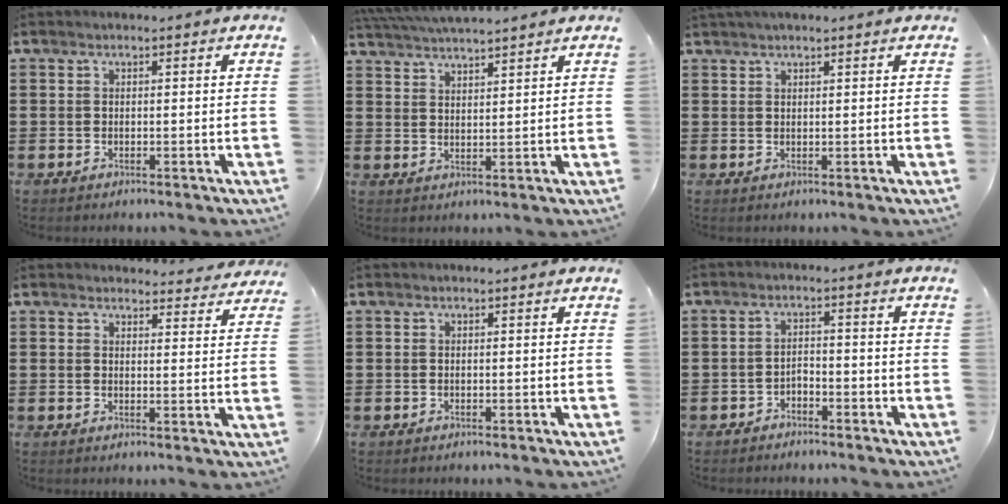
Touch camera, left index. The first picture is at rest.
{"total": 4.2, "force": [4.1, -0.2, 0.7], "torque": [-0.028, -0.016, 0.075]}
{"total": 1.3, "force": [1.2, 0.1, 0.6], "torque": [-0.012, 0.001, 0.021]}
{"total": 3.1, "force": [3.0, 0.6, 0.4], "torque": [-0.010, -0.014, 0.055]}
{"total": 0.0}
{"total": 2.4, "force": [-2.3, 0.6, 0.1], "torque": [-0.011, 0.001, -0.051]}